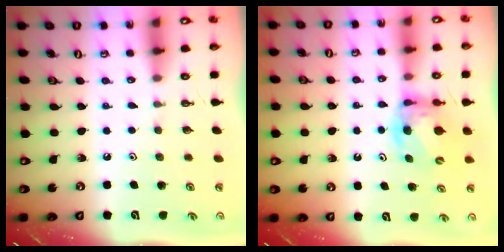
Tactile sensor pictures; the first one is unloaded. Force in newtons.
{"total": 7.8, "press": 7.8, "slide": 0.5}